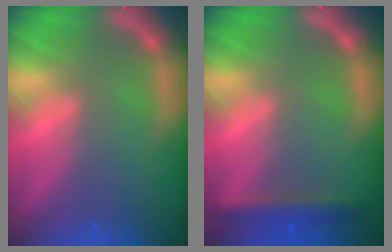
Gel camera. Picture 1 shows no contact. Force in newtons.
{"total": 3.0}